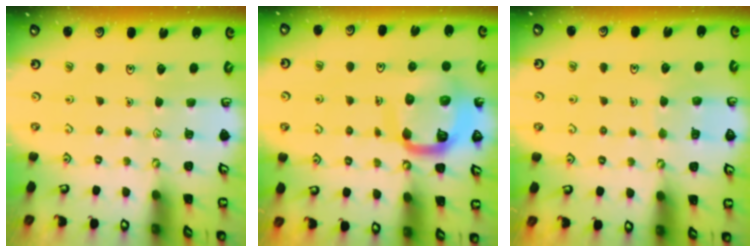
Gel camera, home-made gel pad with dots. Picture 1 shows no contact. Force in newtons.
{"total": 12.4, "press": 12.4, "slide": 1.2}
{"total": 6.7, "press": 6.7, "slide": 0.4}